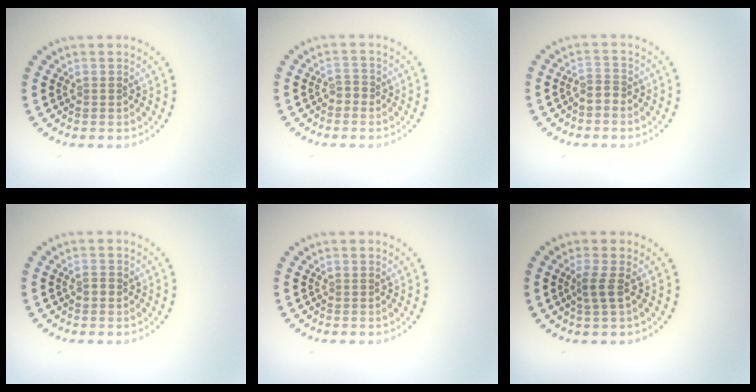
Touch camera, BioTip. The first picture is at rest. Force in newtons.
{"total": 1.0, "press": 0.8, "slide": 0.6}
{"total": 1.6, "press": 1.2, "slide": 1.1}
{"total": 0.8, "press": 0.8, "slide": 0.1}
{"total": 0.0}
{"total": 1.6, "press": 1.3, "slide": 0.9}